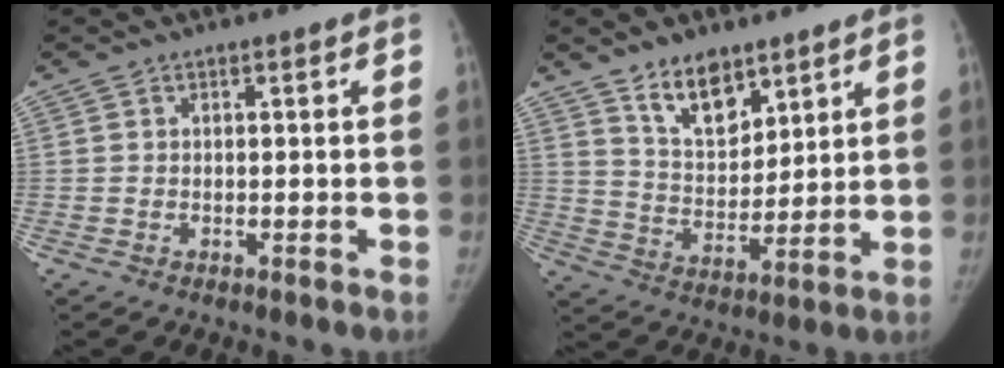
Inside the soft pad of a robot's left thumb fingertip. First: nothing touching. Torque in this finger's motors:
{"motor_torque": [0.53, -0.49, 1.28, -1.22, 0.04]}